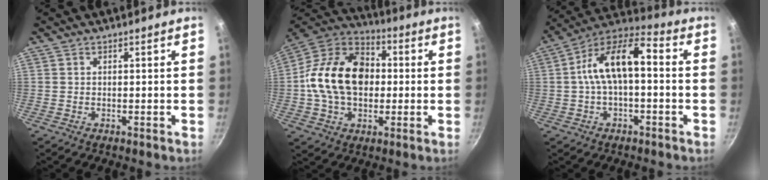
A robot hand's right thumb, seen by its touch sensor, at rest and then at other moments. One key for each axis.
{"total": 19.7, "fx": 0.3, "fy": 14.3, "fz": 13.6, "tx": -0.203, "ty": 0.033, "tz": -0.008}
{"total": 13.7, "fx": 0.2, "fy": 6.5, "fz": 12.1, "tx": -0.201, "ty": 0.049, "tz": -0.011}